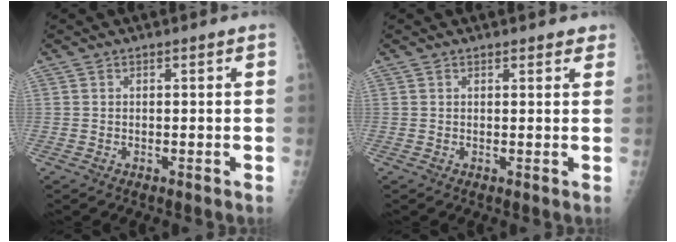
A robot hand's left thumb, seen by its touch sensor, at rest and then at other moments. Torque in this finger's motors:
{"motor_torque": [-0.17, 0.04, -0.31, -0.26, -0.01]}